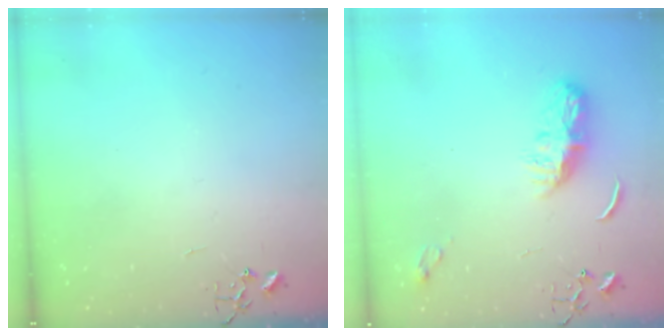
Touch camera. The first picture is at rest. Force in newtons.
{"total": 8.2, "press": 8.2, "slide": 0.4}